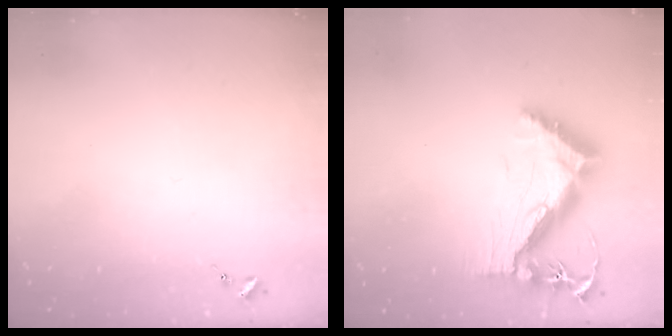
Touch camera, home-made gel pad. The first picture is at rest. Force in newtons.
{"total": 13.5, "press": 13.4, "slide": 1.2}